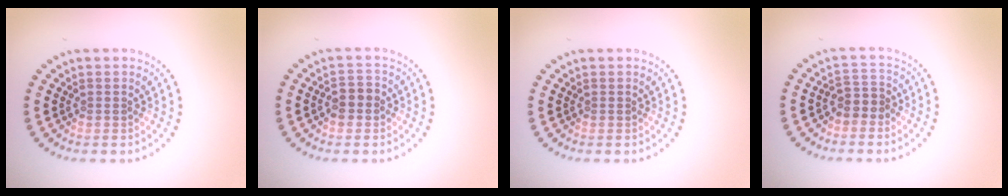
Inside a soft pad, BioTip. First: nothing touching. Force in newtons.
{"total": 1.9, "press": 1.8, "slide": 0.3}
{"total": 0.0}
{"total": 1.8, "press": 1.4, "slide": 1.2}